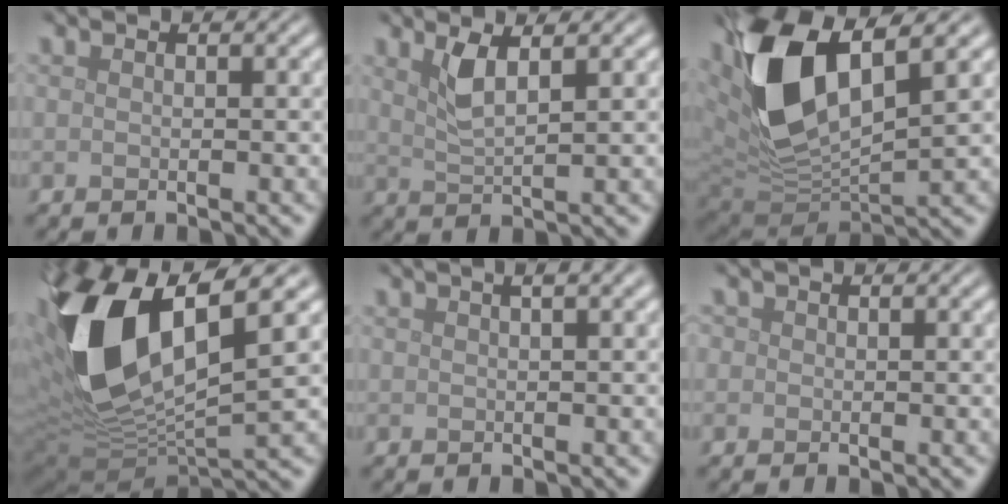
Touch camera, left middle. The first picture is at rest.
{"total": 2.6, "force": [1.4, 0.6, 2.1], "torque": [-0.040, -0.002, 0.028]}
{"total": 11.9, "force": [3.7, 6.0, 9.6], "torque": [-0.213, -0.009, 0.081]}
{"total": 15.2, "force": [3.0, 7.2, 13.0], "torque": [-0.280, -0.009, 0.060]}
{"total": 1.9, "force": [0.9, 0.5, 1.6], "torque": [-0.016, 0.006, 0.007]}
{"total": 0.5, "force": [0.1, 0.5, 0.0], "torque": [0.007, -0.001, -0.004]}